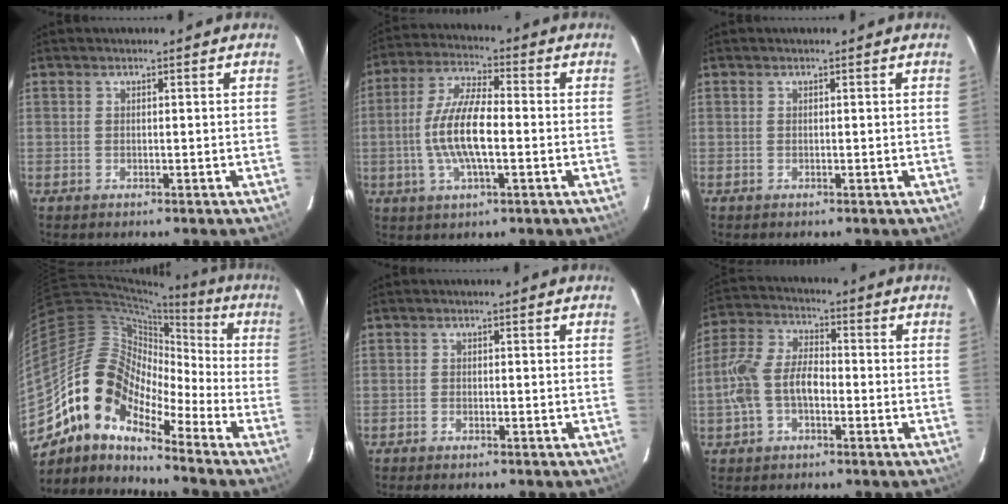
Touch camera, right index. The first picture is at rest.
{"total": 11.3, "force": [-1.9, 3.4, 10.6], "torque": [-0.216, 0.002, -0.037]}
{"total": 0.0}
{"total": 14.1, "force": [-9.2, 7.3, 7.8], "torque": [-0.134, 0.013, -0.193]}
{"total": 1.1, "force": [-0.9, 0.3, 0.4], "torque": [-0.017, -0.001, -0.018]}
{"total": 9.5, "force": [-2.4, 5.5, 7.3], "torque": [-0.161, 0.017, -0.046]}